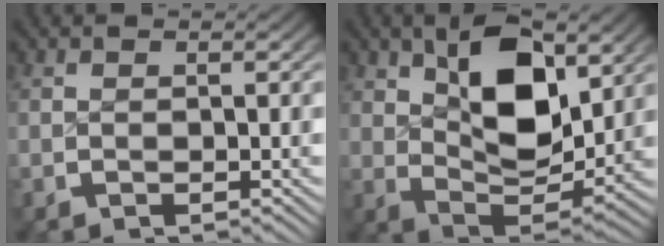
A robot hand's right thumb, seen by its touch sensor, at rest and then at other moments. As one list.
[{"total": 8.7, "force": [1.8, 4.5, 7.3], "torque": [-0.127, -0.021, 0.040]}]